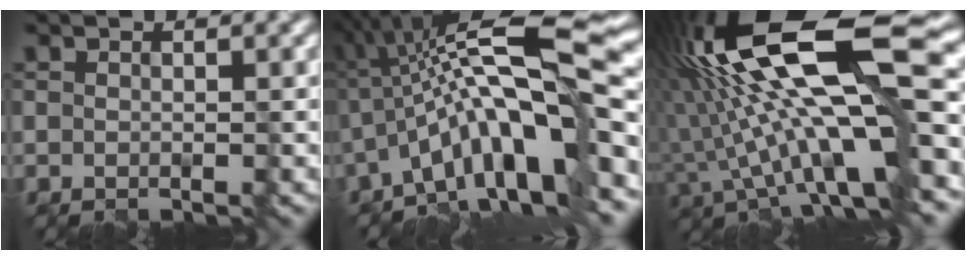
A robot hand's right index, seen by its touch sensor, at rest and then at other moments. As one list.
[{"total": 14.4, "force": [-1.7, 3.6, 13.8], "torque": [-0.215, 0.030, -0.032]}, {"total": 16.7, "force": [1.0, 4.6, 16.0], "torque": [-0.282, 0.025, 0.016]}]